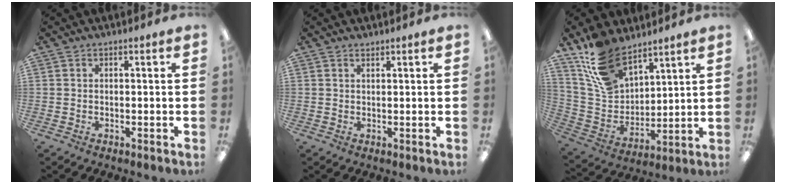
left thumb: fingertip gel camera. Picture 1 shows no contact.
{"total": 0.9, "force": [0.9, 0.1, 0.1], "torque": [-0.002, -0.001, 0.018]}
{"total": 14.9, "force": [11.3, 7.8, 5.8], "torque": [-0.143, -0.056, 0.223]}